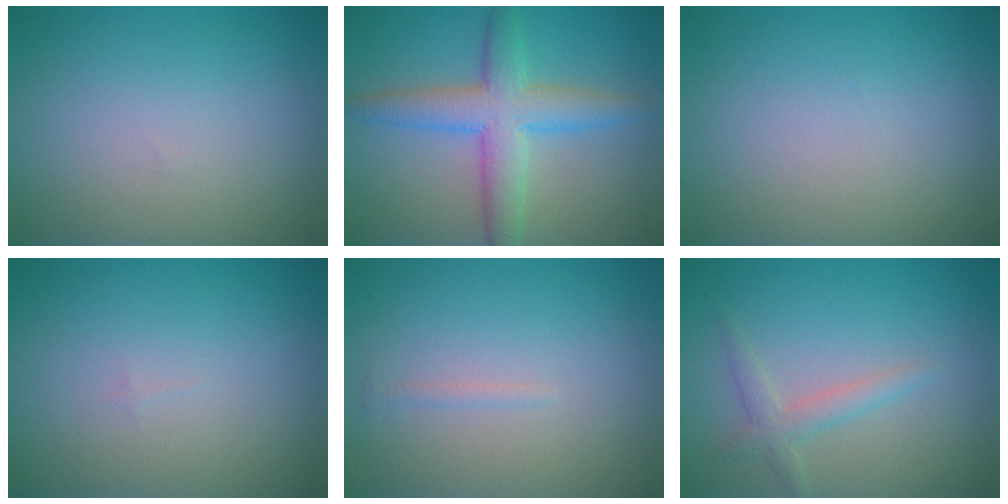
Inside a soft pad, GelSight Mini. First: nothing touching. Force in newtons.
{"total": 5.5, "press": 5.5, "slide": 0.1}
{"total": 0.0}
{"total": 0.0}
{"total": 0.5, "press": 0.5, "slide": 0.0}
{"total": 1.9, "press": 1.9, "slide": 0.1}